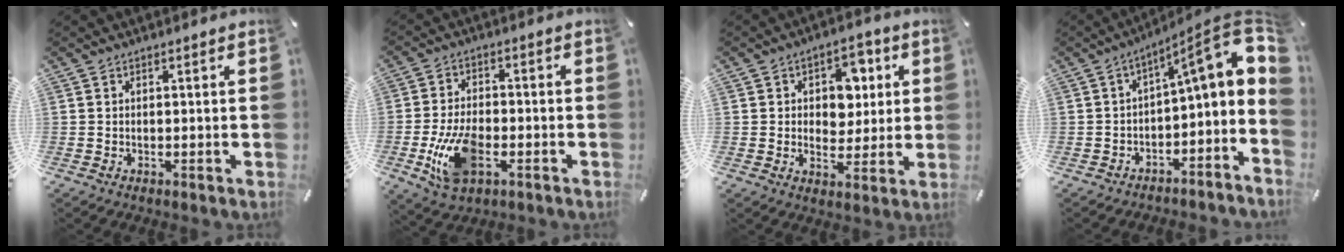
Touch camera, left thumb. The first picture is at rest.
{"total": 11.8, "force": [-3.6, 7.0, 8.8], "torque": [-0.181, 0.001, -0.062]}
{"total": 8.9, "force": [2.2, 7.2, 4.9], "torque": [-0.056, -0.003, 0.033]}
{"total": 12.4, "force": [3.9, 3.7, 11.2], "torque": [-0.145, -0.042, 0.050]}